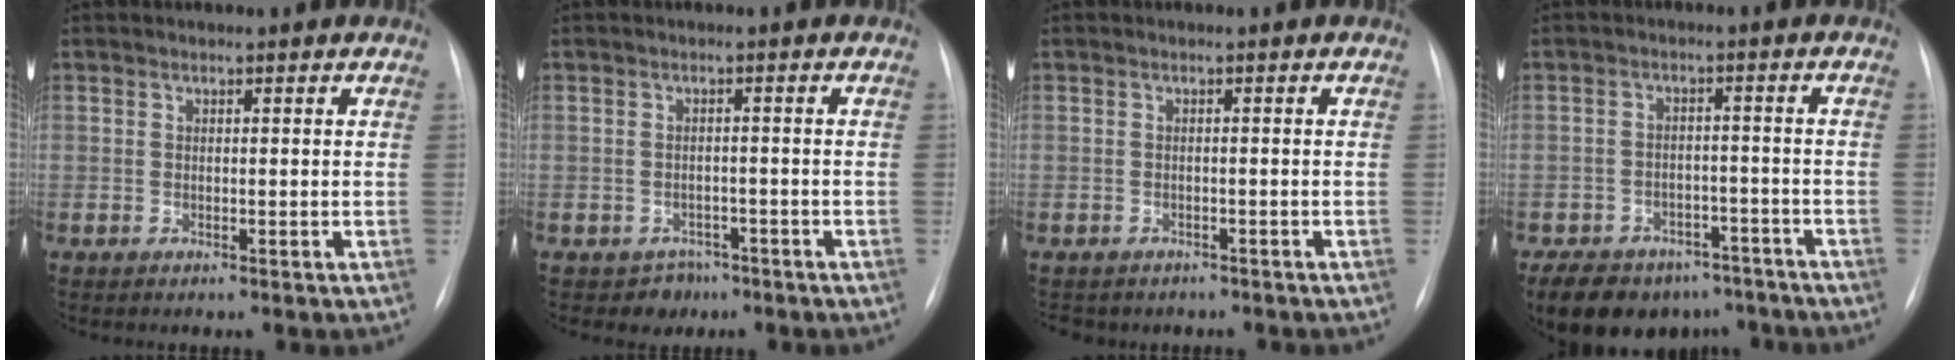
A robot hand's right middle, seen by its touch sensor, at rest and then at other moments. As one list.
[{"total": 2.8, "force": [-1.7, 2.2, -0.1], "torque": [0.001, 0.012, -0.021]}, {"total": 5.9, "force": [-4.8, 3.0, 1.4], "torque": [-0.022, 0.006, -0.055]}, {"total": 13.5, "force": [-10.2, 7.8, 4.2], "torque": [-0.075, 0.005, -0.133]}]